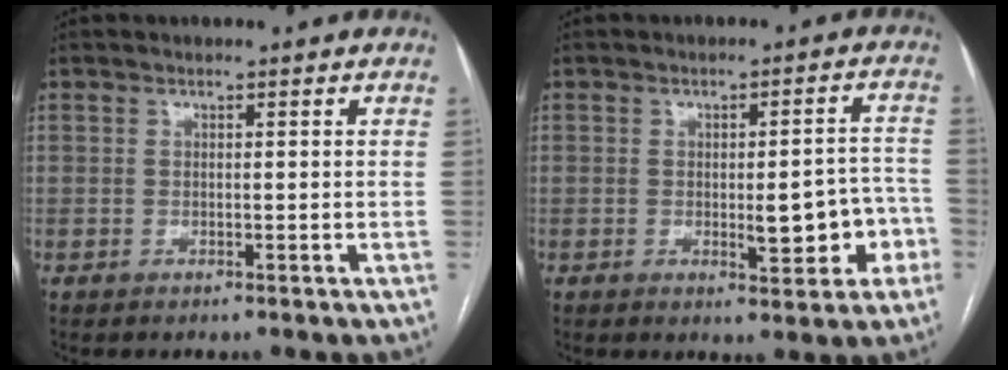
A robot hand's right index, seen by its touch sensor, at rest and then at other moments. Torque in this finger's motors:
{"motor_torque": [0.33, 0.32, 0.21, 0.07]}